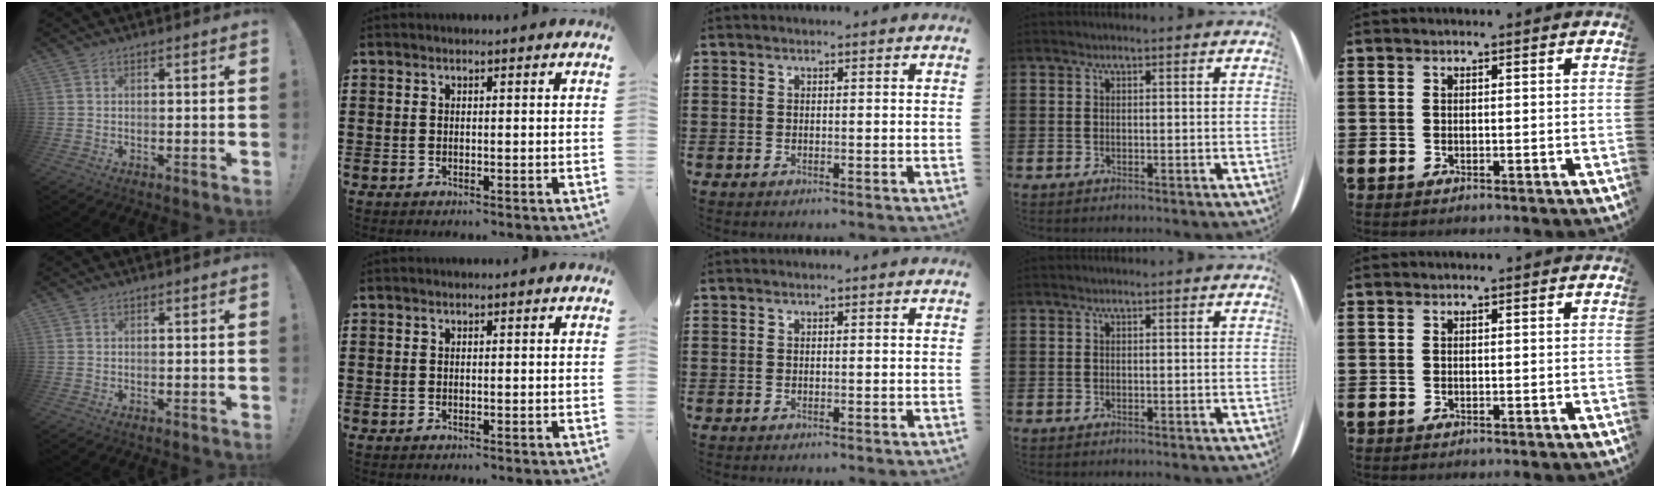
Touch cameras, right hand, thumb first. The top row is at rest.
{}